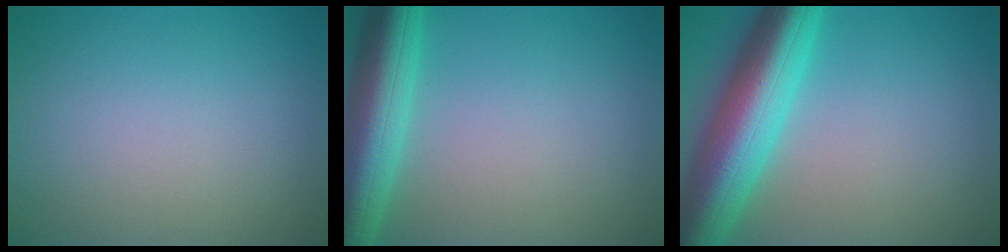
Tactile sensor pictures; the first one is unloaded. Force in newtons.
{"total": 7.5, "press": 7.5, "slide": 0.4}
{"total": 10.4, "press": 10.4, "slide": 0.4}